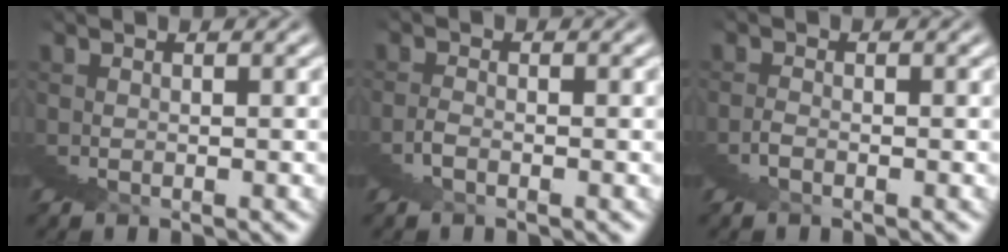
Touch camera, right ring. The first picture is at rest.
{"total": 2.1, "force": [-1.6, 0.2, -1.3], "torque": [0.020, 0.015, -0.038]}
{"total": 2.1, "force": [-1.5, -0.2, -1.4], "torque": [0.023, 0.013, -0.036]}